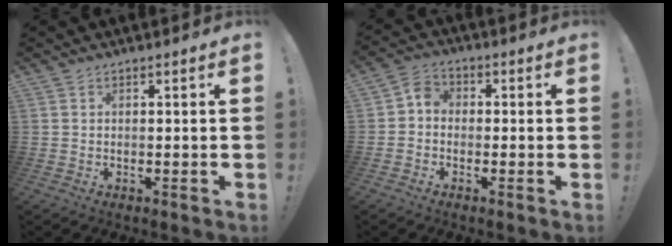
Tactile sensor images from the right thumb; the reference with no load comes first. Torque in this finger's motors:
{"motor_torque": [0.63, 0.51, 0.37, -0.45, 0.00]}